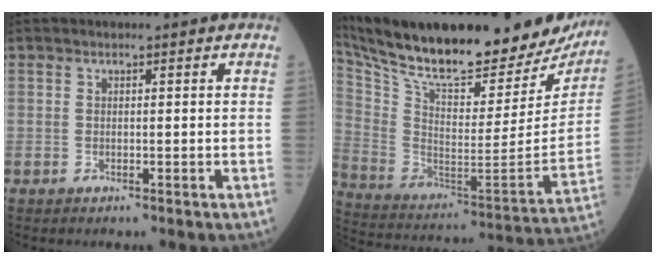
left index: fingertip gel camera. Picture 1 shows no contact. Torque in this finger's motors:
{"motor_torque": [0.90, -1.24, 0.54, 0.18]}